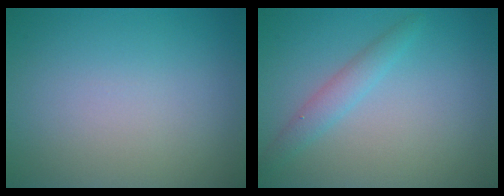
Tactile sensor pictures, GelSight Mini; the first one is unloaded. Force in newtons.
{"total": 1.9, "press": 1.9, "slide": 0.0}